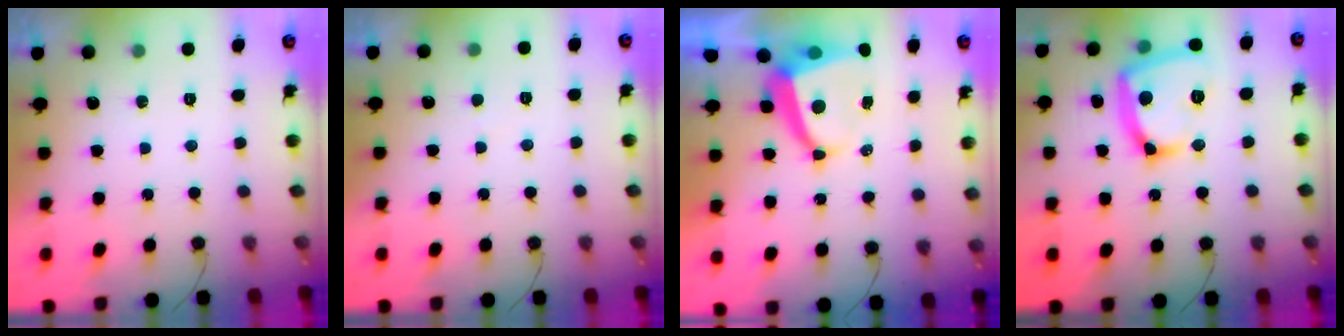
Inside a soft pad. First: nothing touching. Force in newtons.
{"total": 1.6, "press": 1.6, "slide": 0.2}
{"total": 6.7, "press": 6.7, "slide": 0.9}
{"total": 16.1, "press": 16.0, "slide": 1.6}